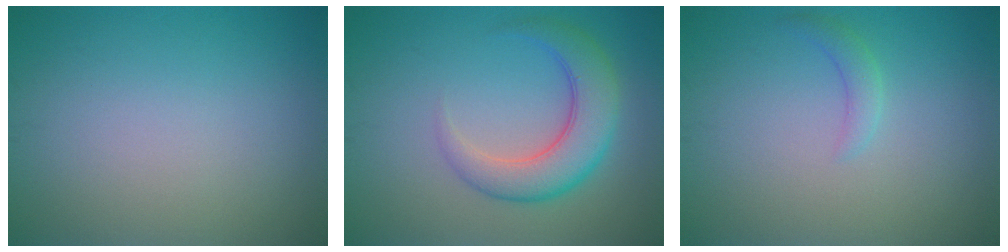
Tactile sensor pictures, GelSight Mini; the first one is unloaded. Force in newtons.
{"total": 5.4, "press": 5.4, "slide": 0.1}
{"total": 1.3, "press": 1.3, "slide": 0.1}